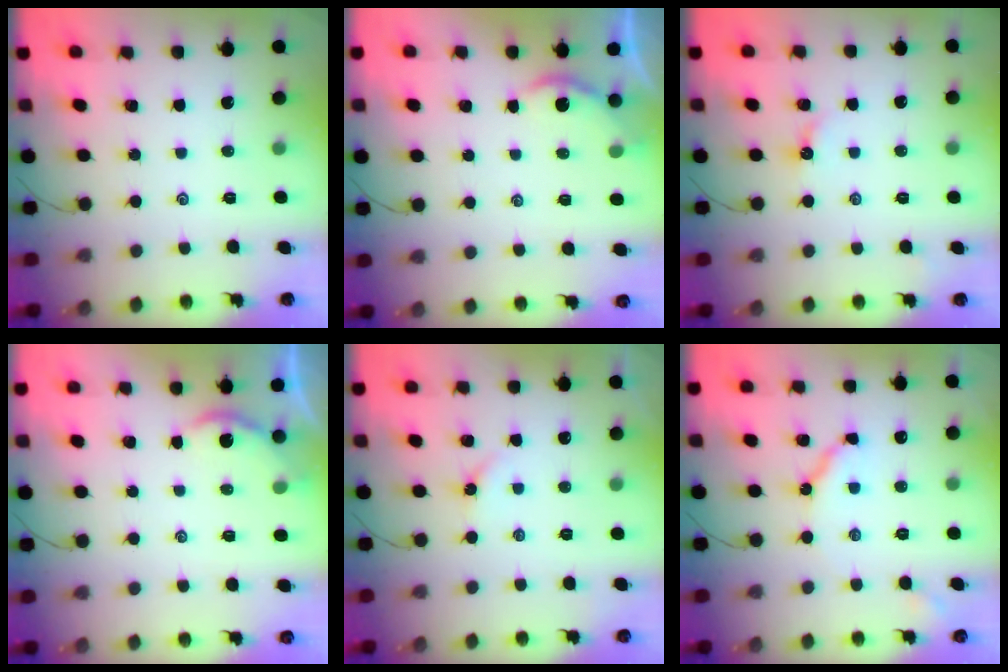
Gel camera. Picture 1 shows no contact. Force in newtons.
{"total": 2.3, "press": 2.3, "slide": 0.3}
{"total": 3.5, "press": 3.5, "slide": 0.4}
{"total": 2.3, "press": 2.3, "slide": 0.3}
{"total": 2.6, "press": 2.6, "slide": 0.3}
{"total": 7.1, "press": 7.0, "slide": 0.8}